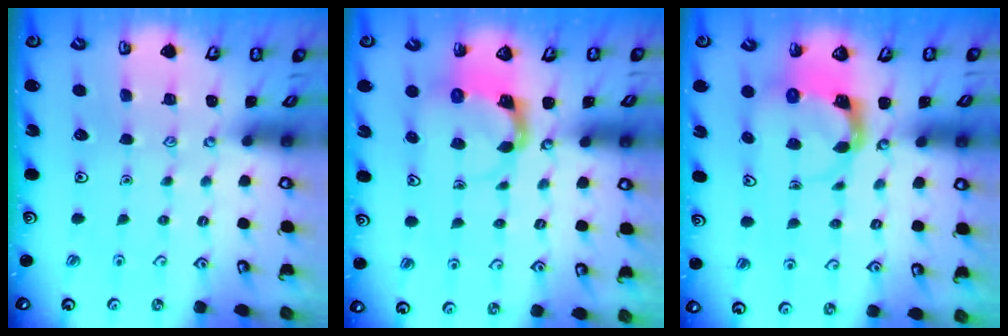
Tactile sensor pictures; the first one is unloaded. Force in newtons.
{"total": 3.9, "press": 3.8, "slide": 0.7}
{"total": 4.0, "press": 3.9, "slide": 0.7}